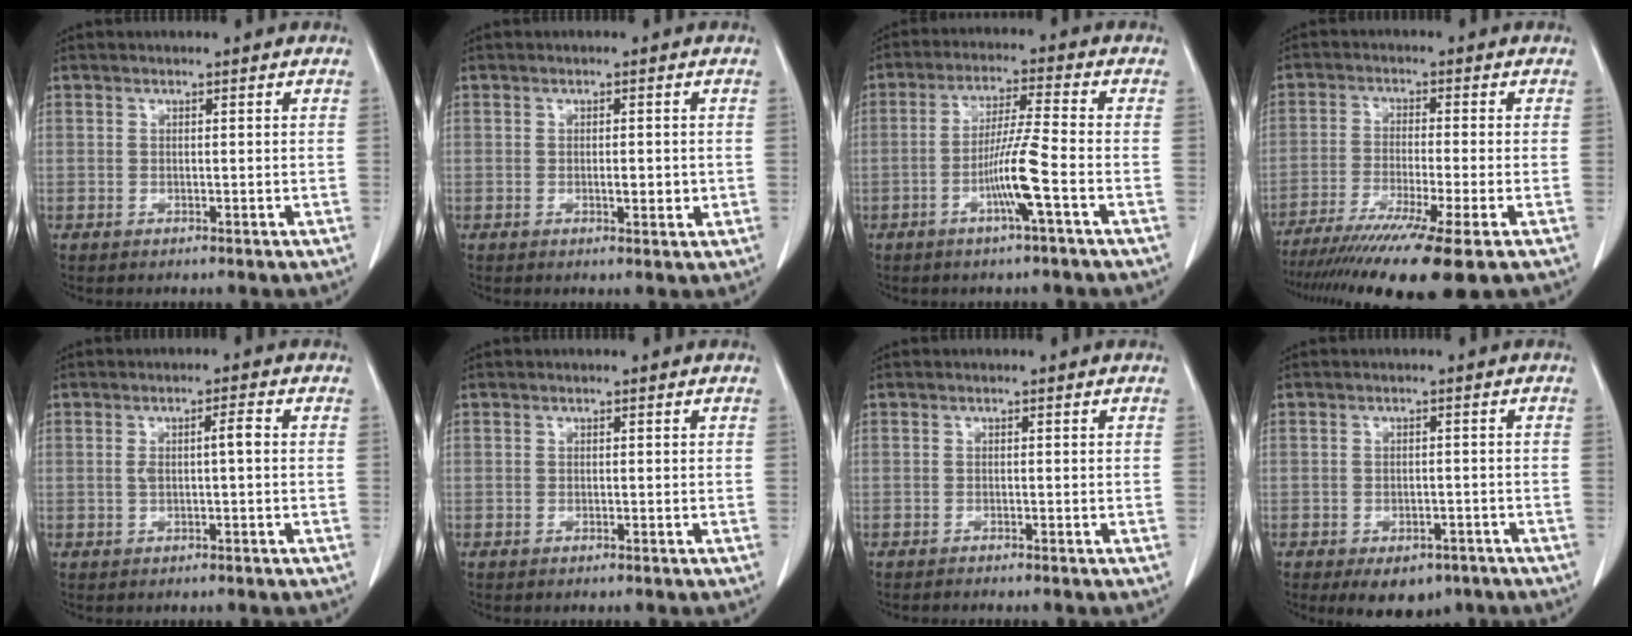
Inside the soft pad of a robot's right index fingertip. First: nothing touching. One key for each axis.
{"total": 2.1, "fx": -0.2, "fy": 0.8, "fz": 2.0, "tx": -0.033, "ty": -0.002, "tz": 0.000}
{"total": 7.7, "fx": -2.8, "fy": -0.8, "fz": 7.1, "tx": -0.141, "ty": -0.004, "tz": -0.056}
{"total": 14.7, "fx": -10.5, "fy": -0.5, "fz": 10.2, "tx": -0.166, "ty": -0.044, "tz": -0.171}
{"total": 3.0, "fx": 0.1, "fy": 0.4, "fz": 3.0, "tx": -0.058, "ty": 0.010, "tz": 0.005}
{"total": 0.0}
{"total": 0.8, "fx": -0.8, "fy": -0.2, "fz": 0.0, "tx": -0.004, "ty": -0.003, "tz": -0.013}
{"total": 6.1, "fx": -4.1, "fy": 3.7, "fz": 2.7, "tx": -0.025, "ty": 0.002, "tz": -0.048}